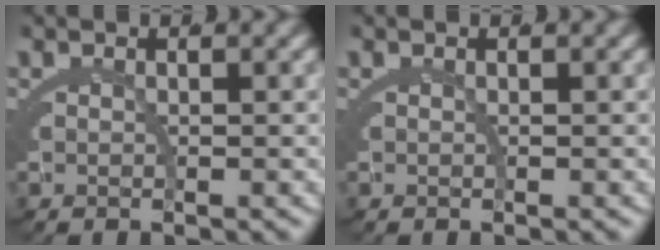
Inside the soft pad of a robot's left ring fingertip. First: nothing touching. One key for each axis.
{"total": 0.0}